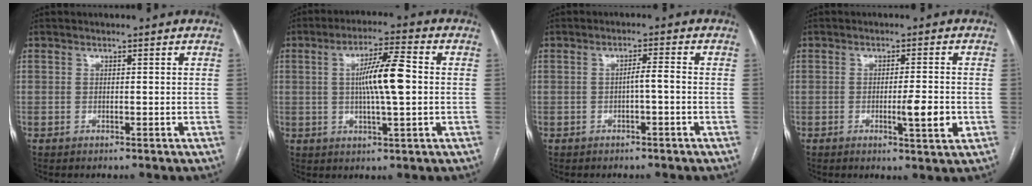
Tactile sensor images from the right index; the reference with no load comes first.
{"total": 9.1, "force": [0.5, 0.8, 9.0], "torque": [-0.160, 0.007, 0.006]}
{"total": 2.2, "force": [-0.6, 0.1, 2.1], "torque": [-0.030, 0.005, -0.011]}
{"total": 5.0, "force": [-1.2, 0.4, 4.9], "torque": [-0.078, -0.007, -0.015]}